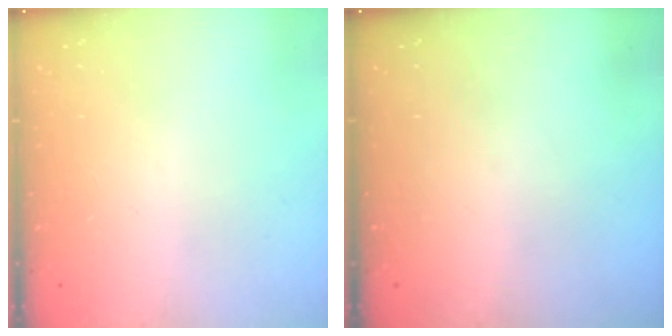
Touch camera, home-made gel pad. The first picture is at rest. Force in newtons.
{"total": 0.0}